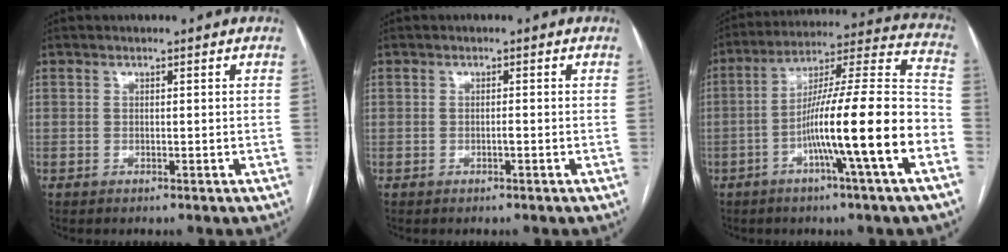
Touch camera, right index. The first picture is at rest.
{"total": 0.6, "force": [-0.3, 0.1, 0.5], "torque": [-0.010, 0.001, -0.004]}
{"total": 18.7, "force": [-6.5, -0.7, 17.5], "torque": [-0.277, 0.007, -0.112]}